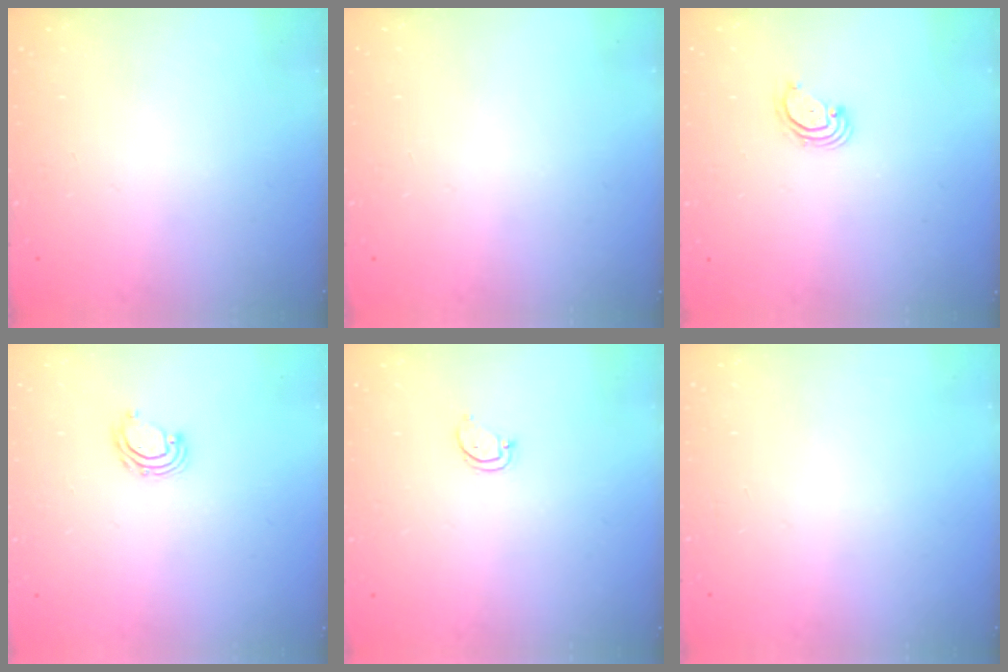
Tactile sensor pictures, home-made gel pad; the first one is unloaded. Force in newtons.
{"total": 0.0}
{"total": 3.0, "press": 3.0, "slide": 0.3}
{"total": 4.2, "press": 4.2, "slide": 0.3}
{"total": 2.6, "press": 2.6, "slide": 0.3}
{"total": 0.0}